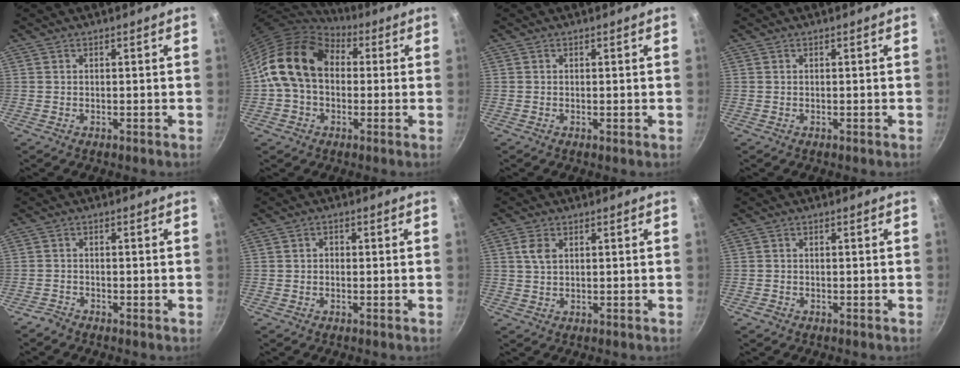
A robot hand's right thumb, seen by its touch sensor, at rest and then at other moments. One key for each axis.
{"total": 14.9, "fx": 1.8, "fy": 10.9, "fz": 10.0, "tx": -0.149, "ty": 0.026, "tz": 0.015}
{"total": 0.0}
{"total": 0.0}
{"total": 1.4, "fx": -1.4, "fy": 0.4, "fz": 0.2, "tx": -0.011, "ty": 0.008, "tz": -0.032}
{"total": 1.4, "fx": -0.1, "fy": 1.1, "fz": 0.7, "tx": -0.011, "ty": 0.006, "tz": -0.005}
{"total": 3.2, "fx": 1.0, "fy": 2.0, "fz": 2.3, "tx": -0.042, "ty": 0.000, "tz": 0.019}
{"total": 1.1, "fx": -0.8, "fy": 0.7, "fz": 0.3, "tx": -0.008, "ty": 0.006, "tz": -0.015}